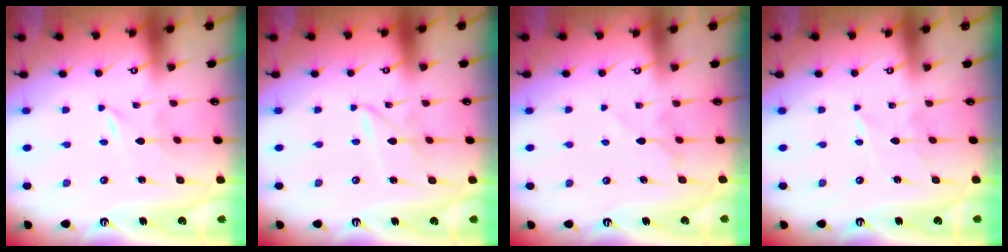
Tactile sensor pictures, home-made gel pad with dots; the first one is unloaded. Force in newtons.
{"total": 2.3, "press": 2.3, "slide": 0.2}
{"total": 5.9, "press": 5.9, "slide": 0.9}
{"total": 4.4, "press": 4.4, "slide": 0.5}